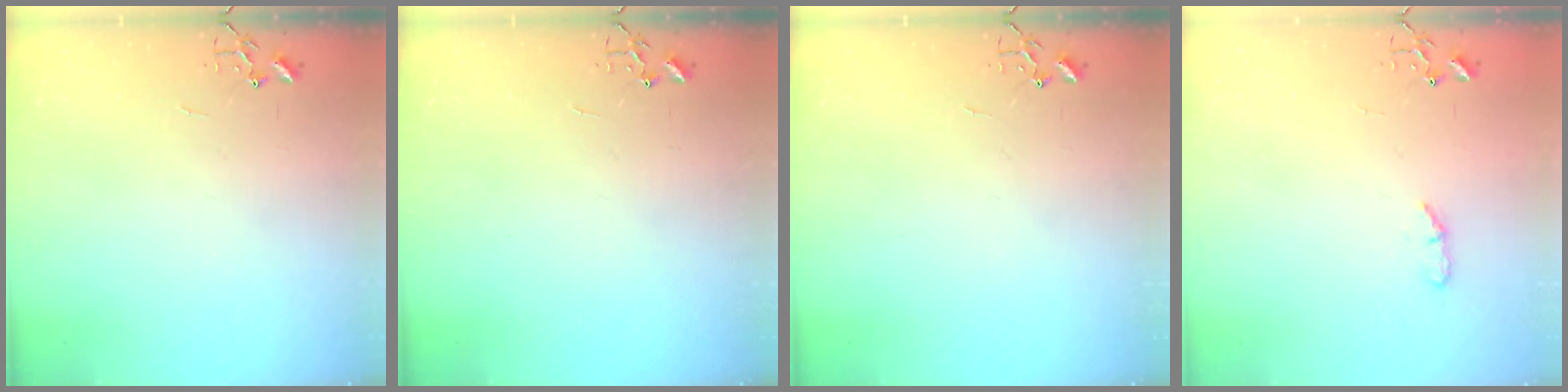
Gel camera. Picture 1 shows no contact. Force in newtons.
{"total": 0.0}
{"total": 0.0}
{"total": 4.5, "press": 4.4, "slide": 0.6}